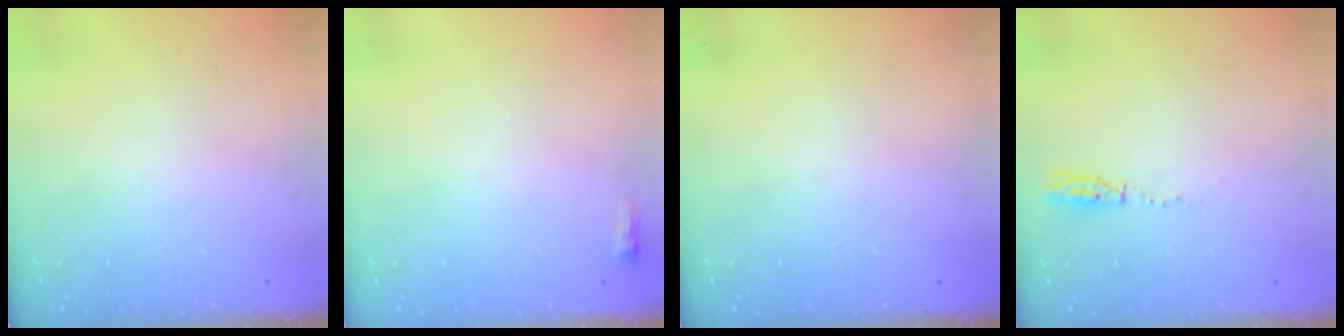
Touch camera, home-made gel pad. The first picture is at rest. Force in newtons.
{"total": 2.2, "press": 2.2, "slide": 0.6}
{"total": 0.0}
{"total": 17.0, "press": 5.1, "slide": 16.2}